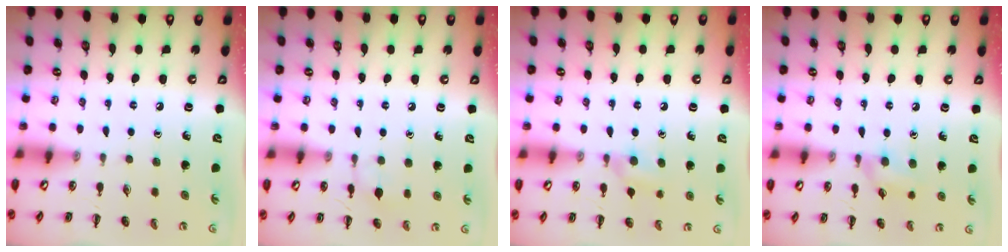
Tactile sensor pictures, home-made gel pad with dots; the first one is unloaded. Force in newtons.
{"total": 5.9, "press": 5.7, "slide": 1.5}
{"total": 6.7, "press": 6.4, "slide": 2.0}
{"total": 8.1, "press": 7.9, "slide": 1.7}